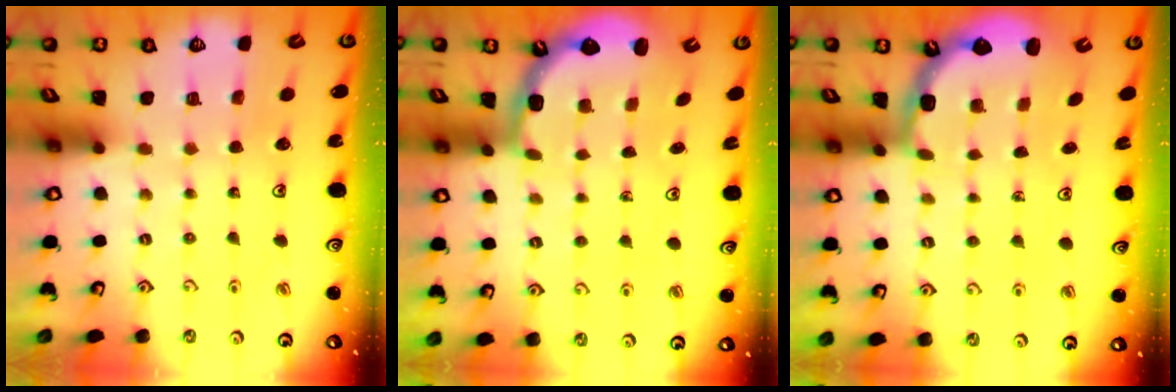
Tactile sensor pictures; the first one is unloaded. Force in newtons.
{"total": 2.6, "press": 2.3, "slide": 1.3}
{"total": 2.6, "press": 2.3, "slide": 1.3}